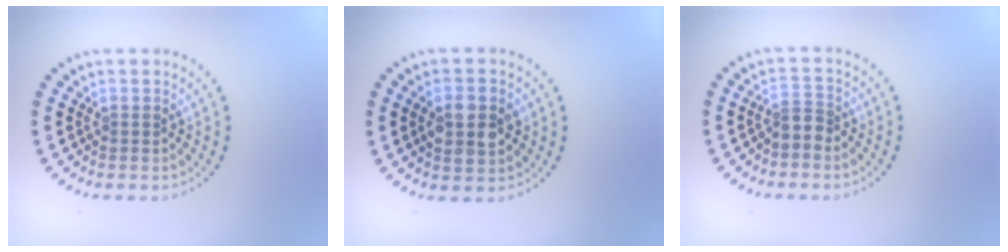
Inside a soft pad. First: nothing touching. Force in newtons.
{"total": 3.6, "press": 3.6, "slide": 0.1}
{"total": 1.9, "press": 1.3, "slide": 1.3}